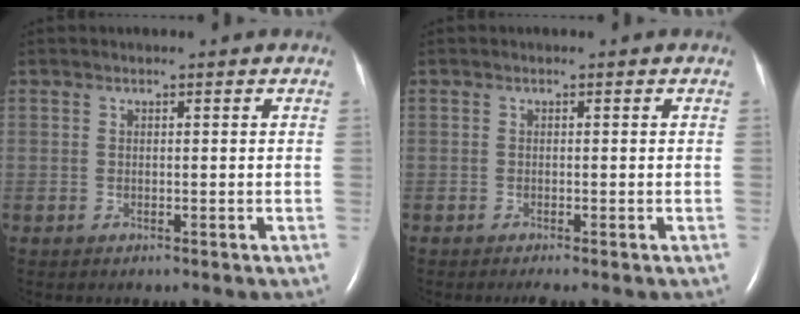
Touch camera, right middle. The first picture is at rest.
{"total": 1.0, "force": [-0.8, -0.2, 0.6], "torque": [-0.011, -0.002, -0.013]}